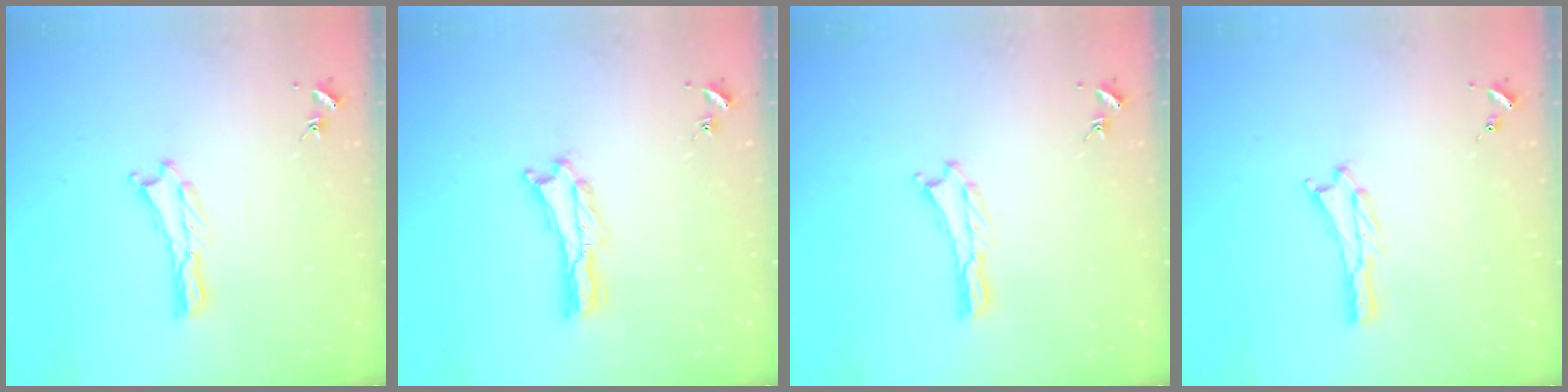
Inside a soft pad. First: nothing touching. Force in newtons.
{"total": 0.7, "press": 0.6, "slide": 0.2}
{"total": 0.0}
{"total": 0.9, "press": 0.9, "slide": 0.2}